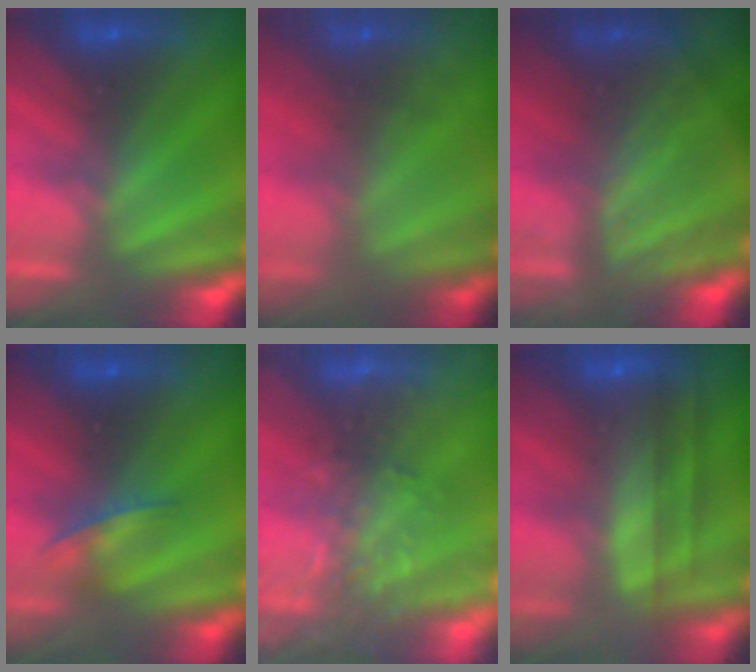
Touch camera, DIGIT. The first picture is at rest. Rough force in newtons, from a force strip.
{"total": 7.2}
{"total": 4.8}
{"total": 8.4}
{"total": 6.4}
{"total": 7.7}